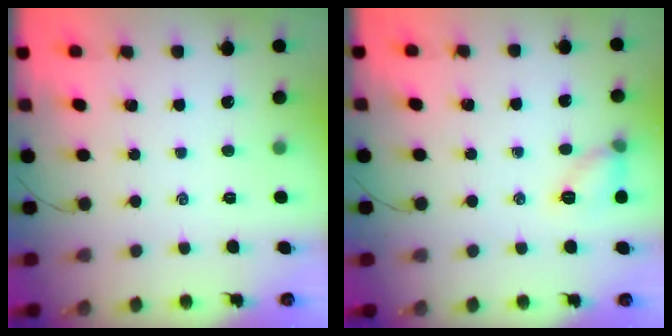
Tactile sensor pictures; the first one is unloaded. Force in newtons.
{"total": 8.3, "press": 8.3, "slide": 0.3}